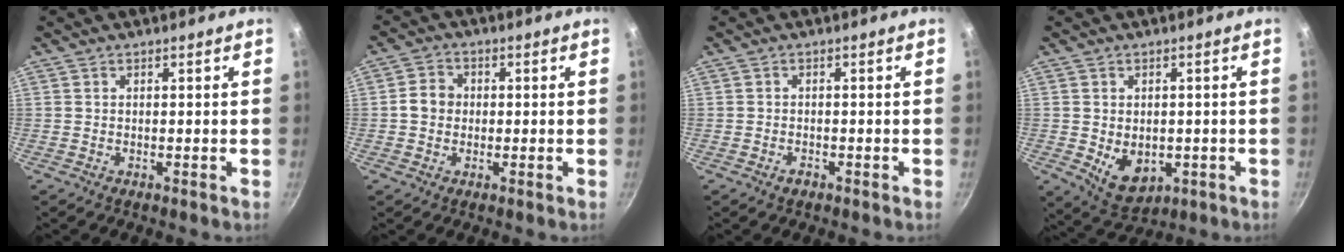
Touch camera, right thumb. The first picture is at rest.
{"total": 4.5, "force": [-0.1, 3.9, 2.1], "torque": [-0.019, 0.010, -0.012]}
{"total": 1.5, "force": [-0.9, 0.9, 0.7], "torque": [-0.012, 0.007, -0.016]}
{"total": 7.6, "force": [-1.1, 5.5, 5.2], "torque": [-0.061, -0.010, 0.001]}